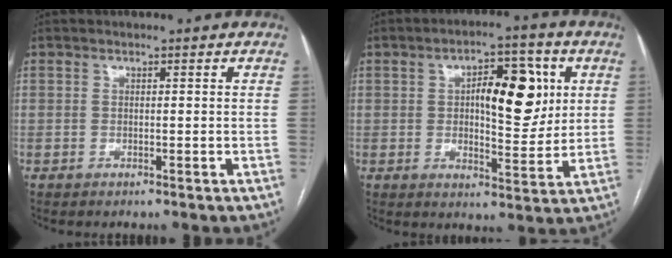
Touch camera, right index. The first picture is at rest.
{"total": 11.1, "force": [2.6, 4.3, 9.9], "torque": [-0.142, 0.016, 0.043]}